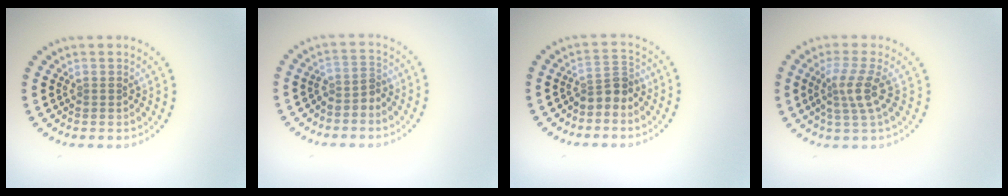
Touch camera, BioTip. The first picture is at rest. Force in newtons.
{"total": 1.9, "press": 1.5, "slide": 1.2}
{"total": 2.4, "press": 1.9, "slide": 1.5}
{"total": 2.8, "press": 2.1, "slide": 1.9}